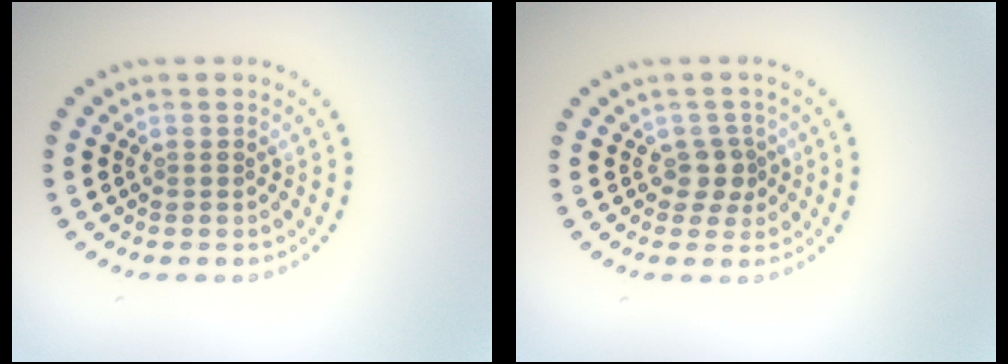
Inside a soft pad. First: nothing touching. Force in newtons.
{"total": 1.9, "press": 1.5, "slide": 1.1}